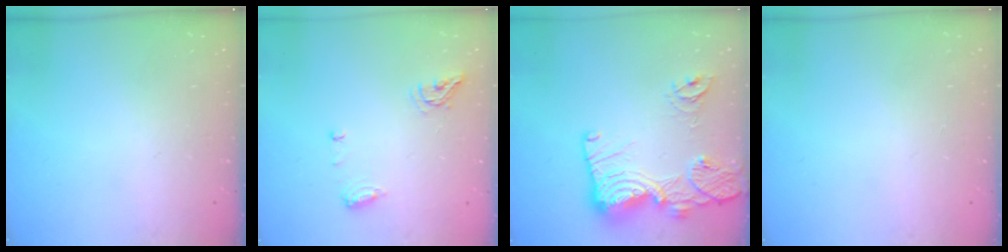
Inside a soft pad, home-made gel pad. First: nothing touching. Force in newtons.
{"total": 7.4, "press": 7.4, "slide": 1.0}
{"total": 18.6, "press": 18.6, "slide": 1.6}
{"total": 1.1, "press": 0.9, "slide": 0.6}